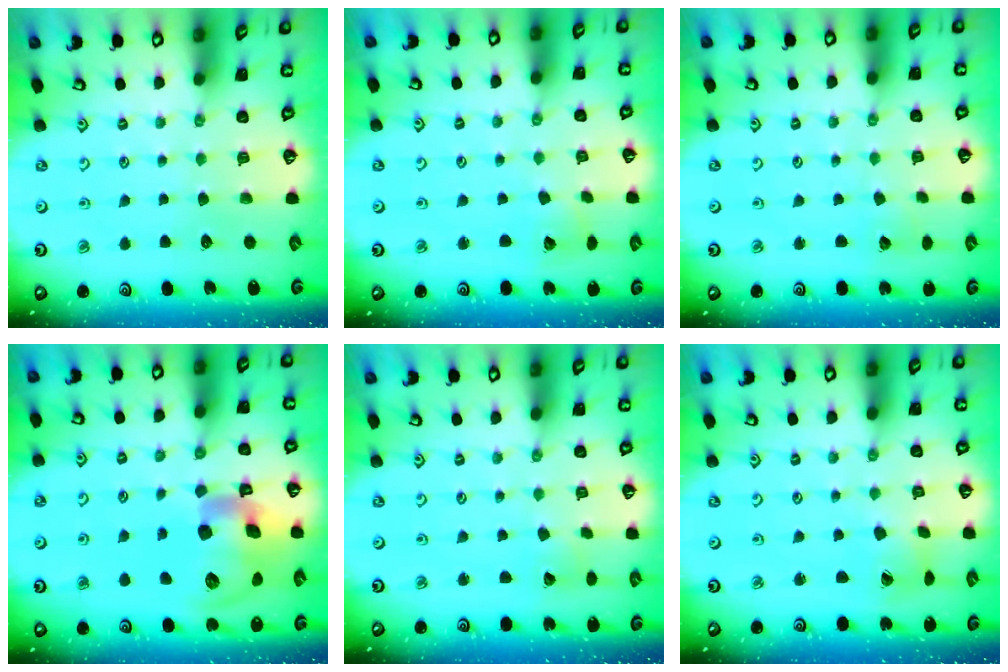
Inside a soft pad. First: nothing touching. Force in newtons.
{"total": 3.6, "press": 3.6, "slide": 0.5}
{"total": 2.3, "press": 2.2, "slide": 0.3}
{"total": 18.7, "press": 18.5, "slide": 2.9}
{"total": 2.9, "press": 2.9, "slide": 0.2}
{"total": 3.0, "press": 2.9, "slide": 0.5}